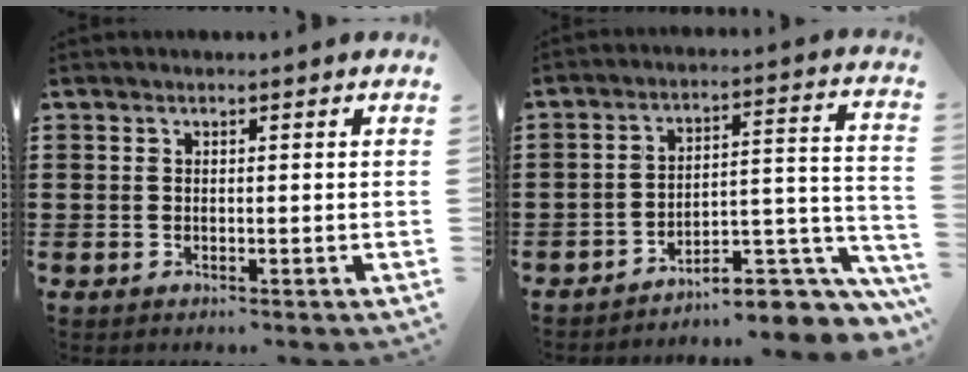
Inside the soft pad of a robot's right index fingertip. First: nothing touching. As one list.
[{"total": 8.0, "force": [-6.7, 2.4, 3.7], "torque": [-0.041, 0.007, -0.125]}]